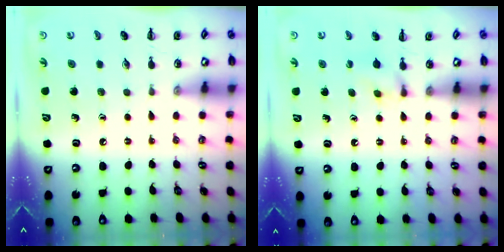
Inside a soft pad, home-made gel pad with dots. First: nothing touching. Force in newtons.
{"total": 3.4, "press": 3.1, "slide": 1.2}